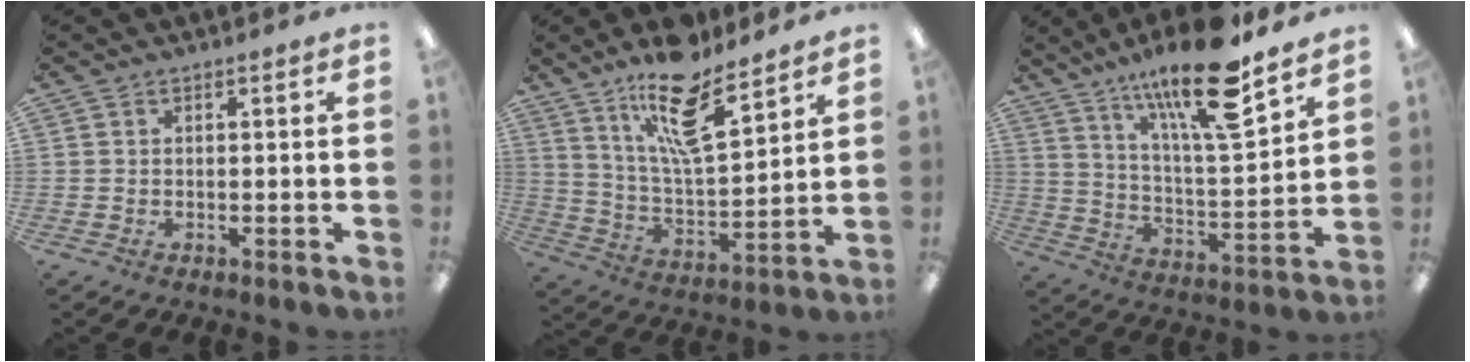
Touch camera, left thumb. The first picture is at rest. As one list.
[{"total": 17.5, "force": [12.3, 5.7, 11.2], "torque": [-0.189, -0.062, 0.204]}, {"total": 20.0, "force": [14.1, 4.7, 13.4], "torque": [-0.231, -0.081, 0.229]}]